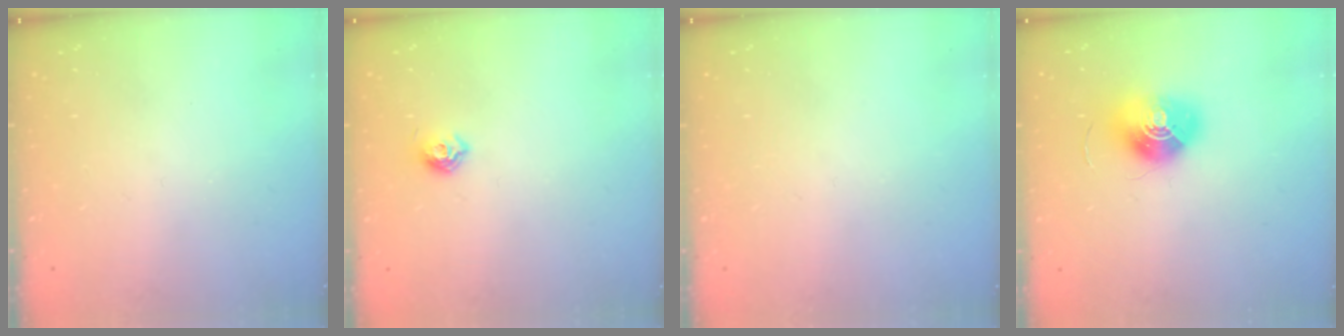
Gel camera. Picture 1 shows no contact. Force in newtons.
{"total": 6.7, "press": 6.7, "slide": 0.8}
{"total": 0.0}
{"total": 12.2, "press": 12.2, "slide": 0.5}